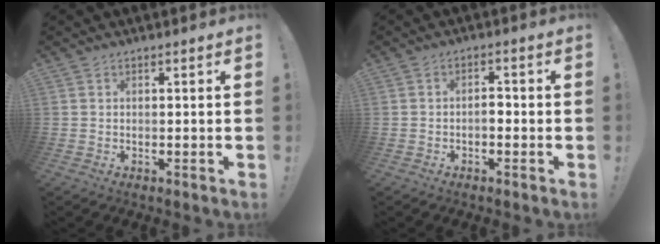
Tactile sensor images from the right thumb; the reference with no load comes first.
{"total": 2.7, "force": [-1.3, 1.4, 1.8], "torque": [-0.036, 0.008, -0.024]}